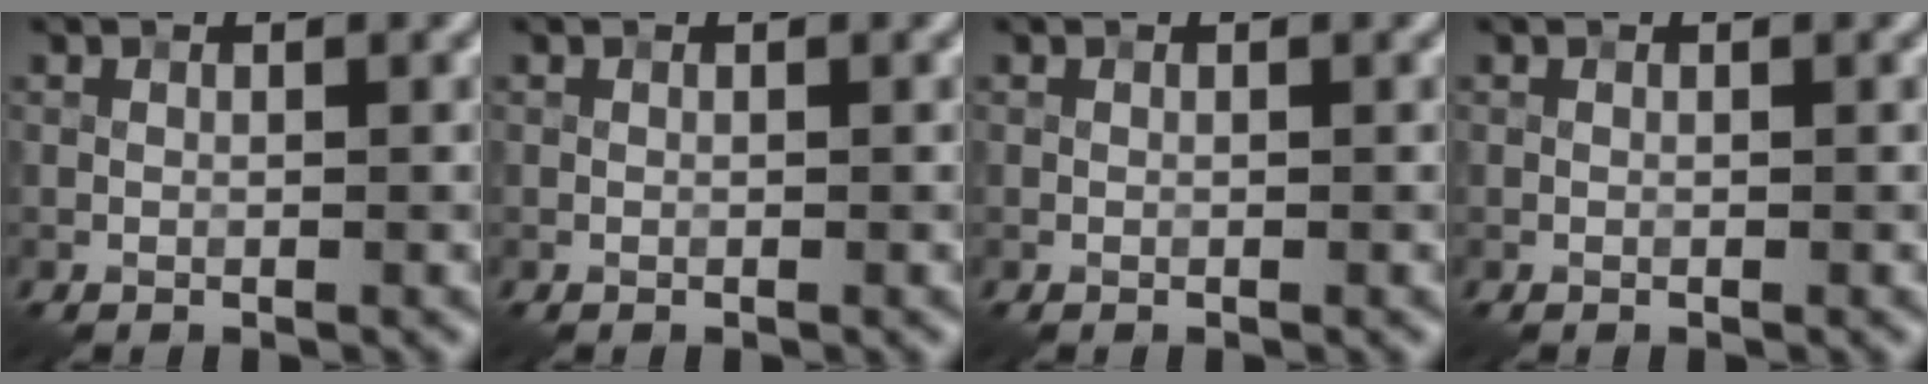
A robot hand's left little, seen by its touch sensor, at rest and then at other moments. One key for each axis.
{"total": 0.0}
{"total": 0.0}
{"total": 0.0}